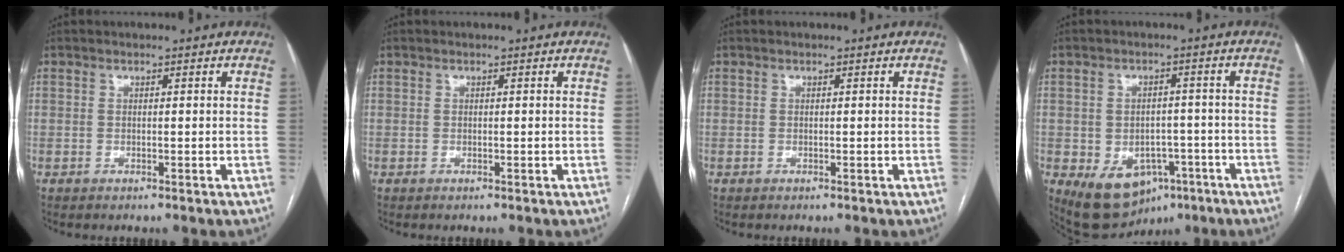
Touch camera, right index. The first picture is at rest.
{"total": 0.0}
{"total": 0.0}
{"total": 10.3, "force": [-4.9, 7.3, 5.3], "torque": [-0.075, 0.011, -0.061]}